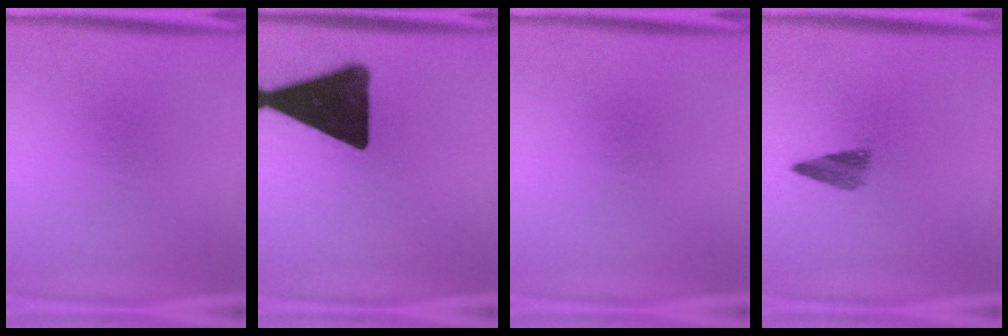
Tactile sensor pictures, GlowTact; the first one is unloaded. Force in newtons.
{"total": 18.4}
{"total": 0.0}
{"total": 2.9}